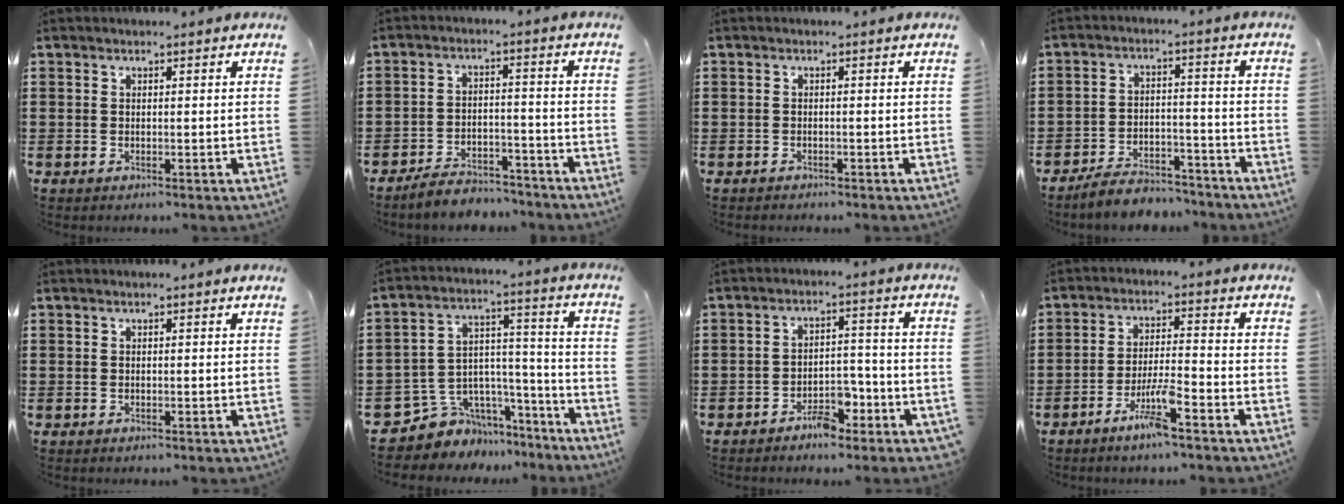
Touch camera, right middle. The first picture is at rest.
{"total": 5.0, "force": [-4.9, 0.9, 0.8], "torque": [-0.013, 0.012, -0.098]}
{"total": 0.8, "force": [-0.7, 0.3, -0.1], "torque": [0.001, 0.002, -0.017]}
{"total": 5.7, "force": [-5.5, 1.2, 1.1], "torque": [-0.022, 0.014, -0.109]}
{"total": 0.0}
{"total": 6.4, "force": [-4.5, 4.6, 0.4], "torque": [-0.033, 0.002, -0.085]}
{"total": 5.3, "force": [-4.0, 2.2, 2.6], "torque": [-0.040, 0.019, -0.076]}
{"total": 6.3, "force": [-4.2, 0.5, 4.6], "torque": [-0.101, -0.009, -0.079]}